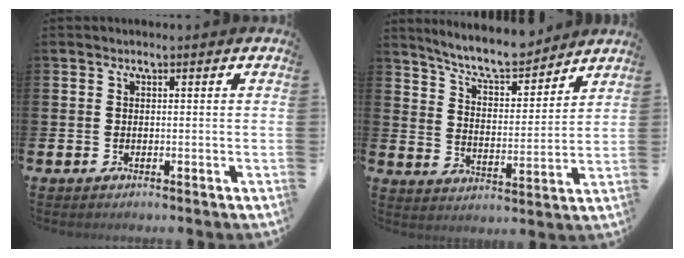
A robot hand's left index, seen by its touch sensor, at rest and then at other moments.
{"total": 8.3, "force": [7.8, 1.3, 2.4], "torque": [-0.064, -0.054, 0.137]}